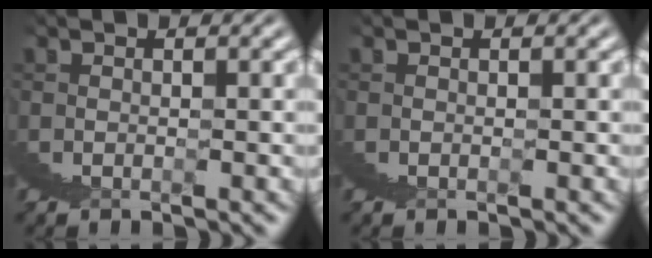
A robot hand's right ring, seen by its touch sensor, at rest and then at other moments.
{"total": 0.0}